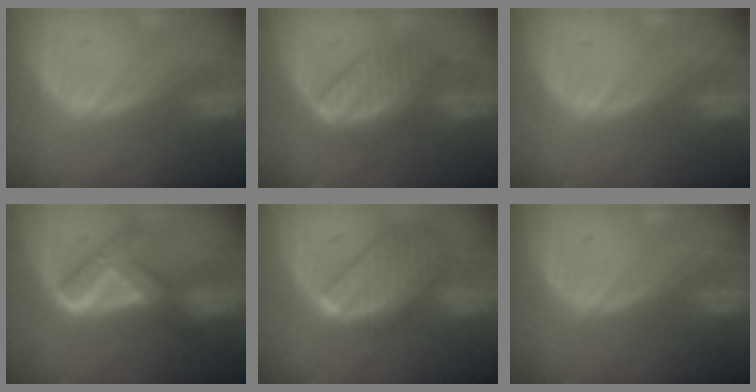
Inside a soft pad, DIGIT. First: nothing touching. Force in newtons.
{"total": 6.7, "press": 6.4, "slide": 1.9}
{"total": 0.7, "press": 0.1, "slide": 0.7}
{"total": 6.9, "press": 6.9, "slide": 0.4}
{"total": 9.7, "press": 8.4, "slide": 4.9}
{"total": 0.0}